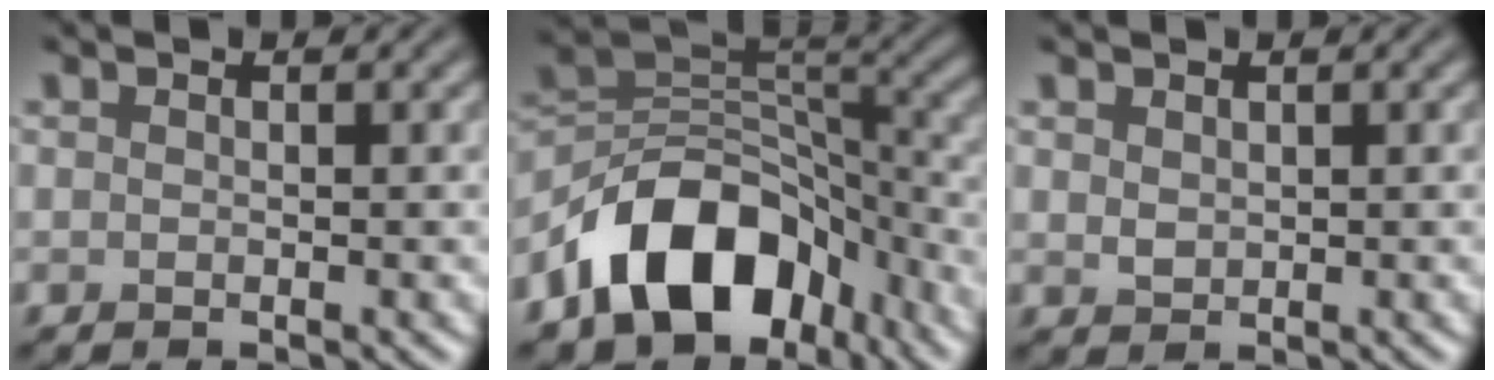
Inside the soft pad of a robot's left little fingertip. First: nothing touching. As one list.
[{"total": 11.3, "force": [-6.5, 7.0, 6.0], "torque": [-0.086, 0.006, -0.123]}, {"total": 1.1, "force": [0.6, 0.8, 0.5], "torque": [-0.011, -0.002, 0.016]}]